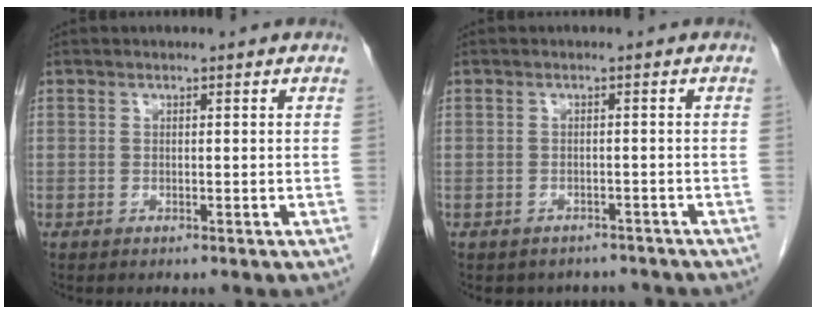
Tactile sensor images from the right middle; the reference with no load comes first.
{"total": 4.7, "force": [-4.1, 2.3, 0.1], "torque": [0.000, 0.008, -0.049]}